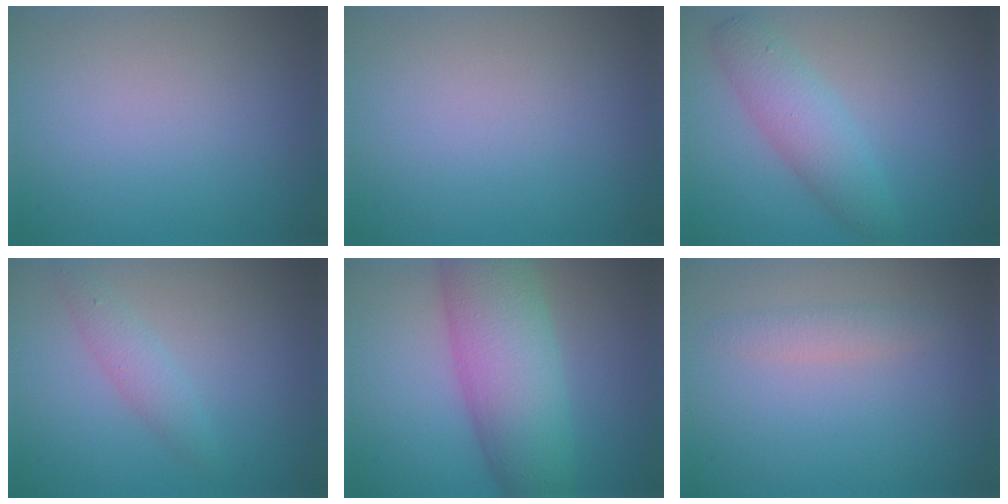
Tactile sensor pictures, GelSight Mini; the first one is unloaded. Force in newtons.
{"total": 0.0}
{"total": 3.7, "press": 3.7, "slide": 0.0}
{"total": 1.8, "press": 1.8, "slide": 0.1}
{"total": 8.4, "press": 8.4, "slide": 0.1}
{"total": 1.4, "press": 1.4, "slide": 0.1}